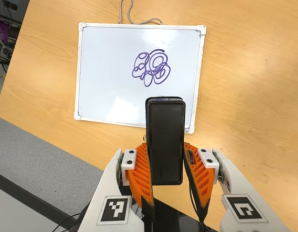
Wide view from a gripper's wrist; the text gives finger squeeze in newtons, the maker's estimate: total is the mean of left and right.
{"total": 4.7, "left": 3.4, "right": 6.0}